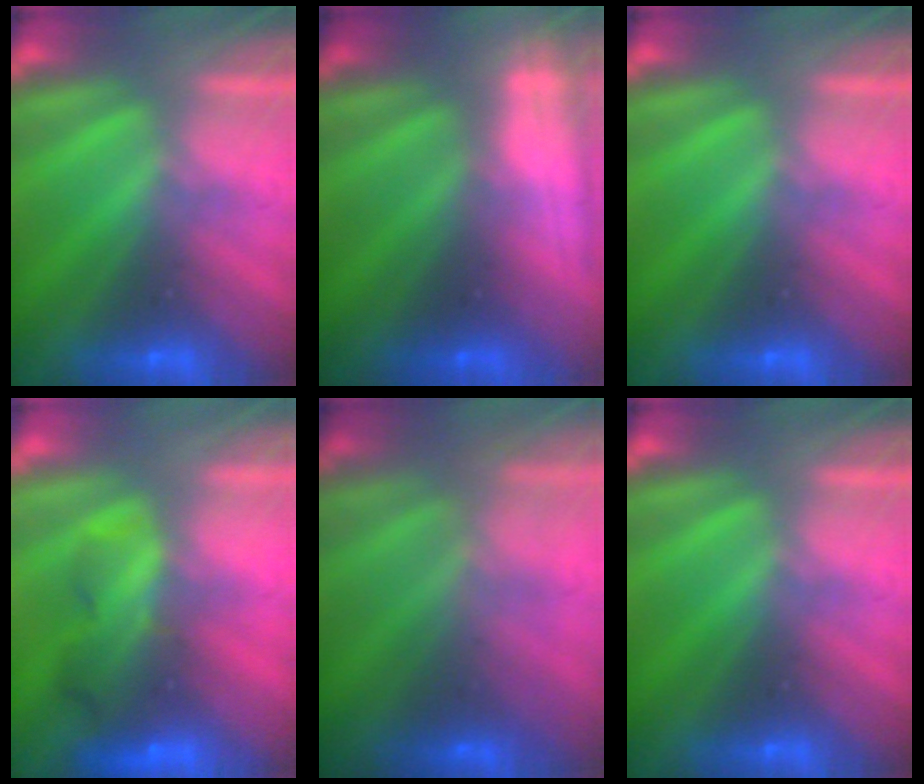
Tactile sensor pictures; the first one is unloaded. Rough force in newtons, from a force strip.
{"total": 2.8}
{"total": 0.0}
{"total": 10.4}
{"total": 4.1}
{"total": 0.0}